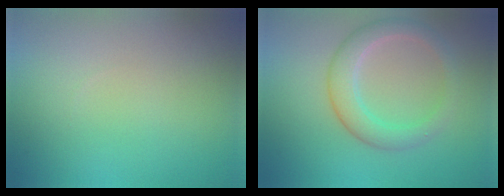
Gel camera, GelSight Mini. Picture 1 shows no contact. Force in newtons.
{"total": 3.6, "press": 3.6, "slide": 0.2}